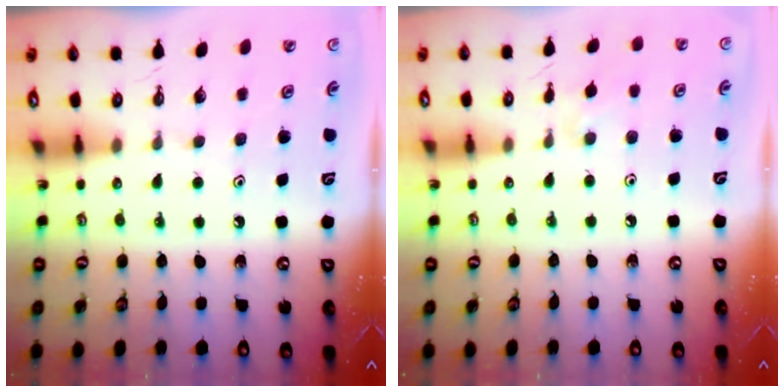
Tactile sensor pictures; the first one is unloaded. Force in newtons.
{"total": 7.1, "press": 7.0, "slide": 1.0}